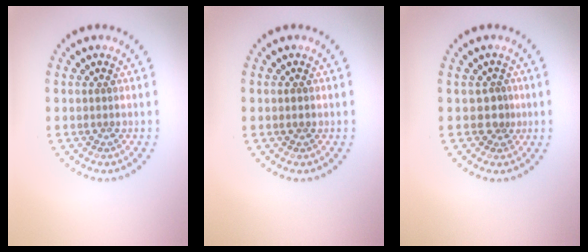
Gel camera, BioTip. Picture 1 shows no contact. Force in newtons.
{"total": 0.9, "press": 0.9, "slide": 0.1}
{"total": 1.2, "press": 0.9, "slide": 0.9}